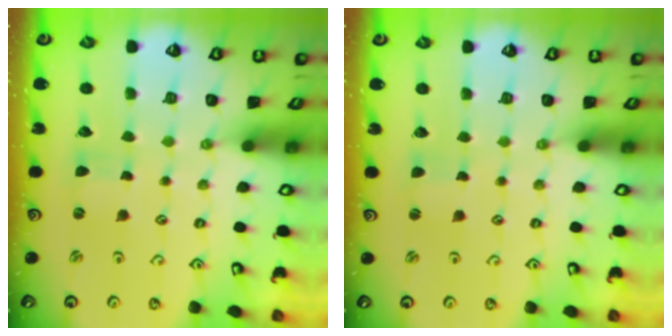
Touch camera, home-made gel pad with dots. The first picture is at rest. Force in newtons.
{"total": 1.5, "press": 1.4, "slide": 0.3}